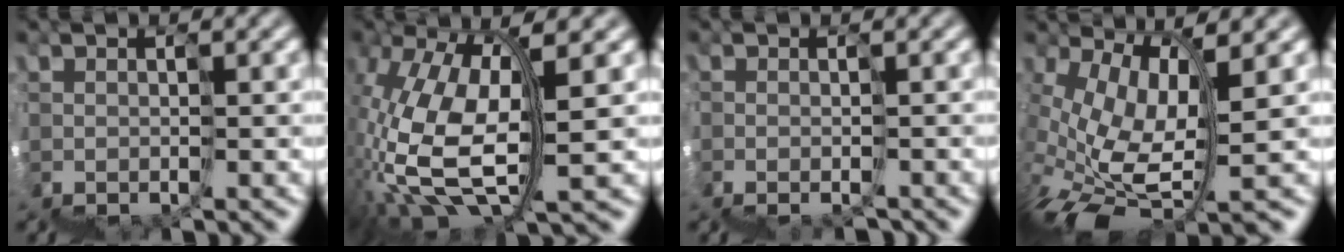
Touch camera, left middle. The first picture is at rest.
{"total": 6.7, "force": [0.5, 2.4, 6.2], "torque": [-0.156, 0.010, 0.009]}
{"total": 4.0, "force": [-2.3, 1.5, 3.0], "torque": [-0.038, -0.020, -0.023]}
{"total": 4.5, "force": [-0.3, 1.2, 4.3], "torque": [-0.107, 0.007, -0.002]}